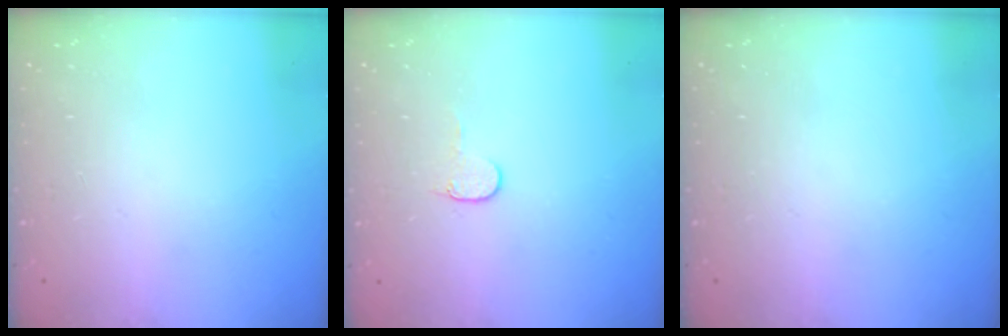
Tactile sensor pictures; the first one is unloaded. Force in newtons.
{"total": 4.0, "press": 4.0, "slide": 0.4}
{"total": 0.0}